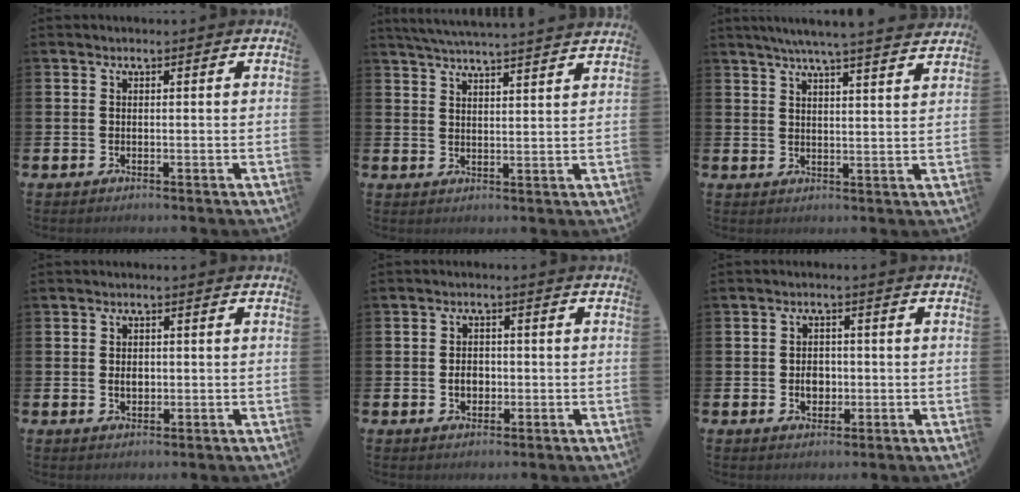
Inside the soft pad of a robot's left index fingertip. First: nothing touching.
{"total": 5.1, "force": [5.0, -0.7, 0.8], "torque": [-0.035, -0.025, 0.090]}
{"total": 5.9, "force": [5.5, -0.7, 1.9], "torque": [-0.048, -0.028, 0.096]}
{"total": 1.8, "force": [0.0, 1.2, 1.3], "torque": [-0.008, 0.000, -0.005]}
{"total": 2.6, "force": [-0.4, 2.0, 1.6], "torque": [-0.014, -0.003, -0.015]}
{"total": 2.9, "force": [-0.3, 2.2, 1.8], "torque": [-0.011, -0.005, -0.015]}